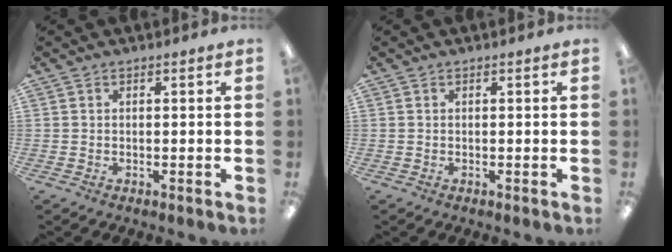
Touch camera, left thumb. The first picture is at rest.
{"total": 0.0}